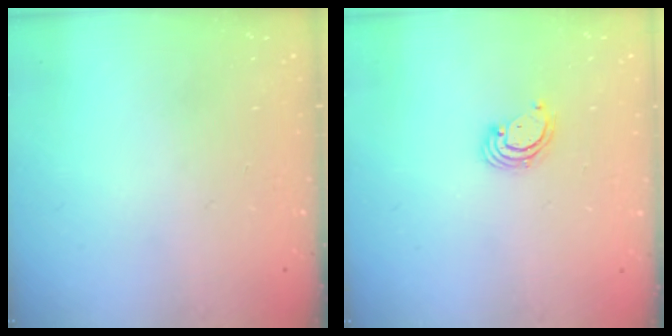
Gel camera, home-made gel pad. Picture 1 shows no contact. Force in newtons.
{"total": 3.1, "press": 3.1, "slide": 0.3}